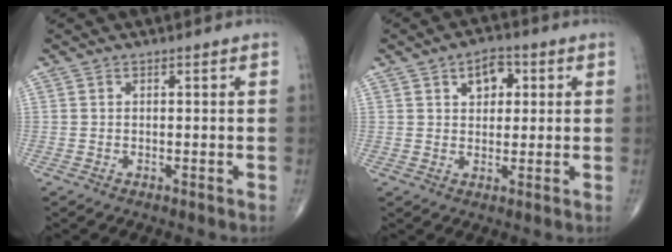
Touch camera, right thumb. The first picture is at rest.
{"total": 5.6, "force": [2.0, 3.7, 3.7], "torque": [-0.029, -0.001, 0.026]}